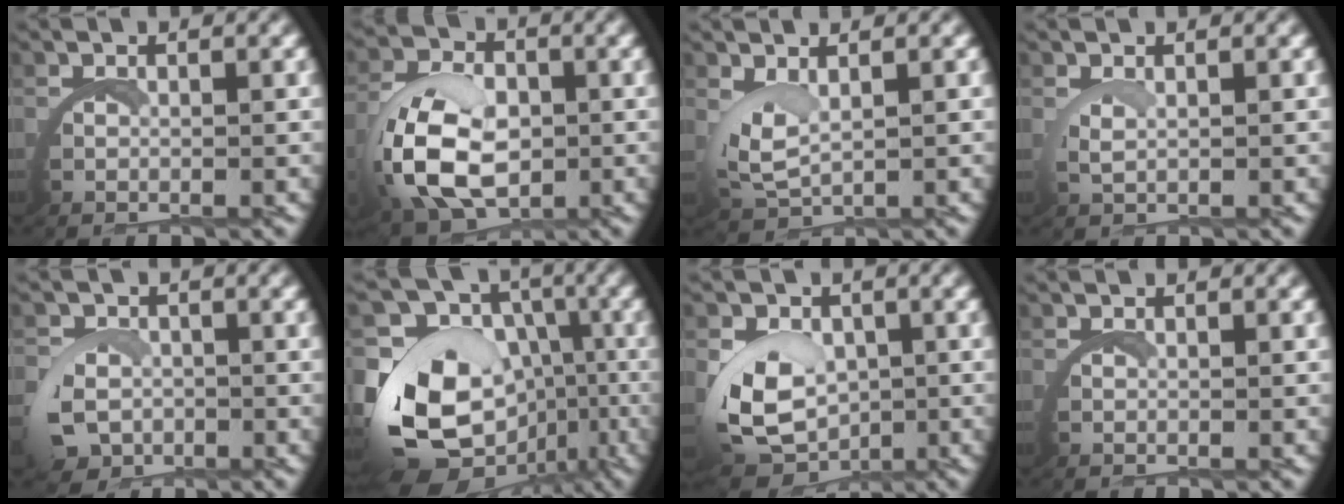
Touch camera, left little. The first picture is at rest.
{"total": 8.5, "force": [-0.2, 5.9, 6.2], "torque": [-0.156, -0.028, 0.010]}
{"total": 2.7, "force": [1.3, 1.4, 1.9], "torque": [-0.067, -0.013, 0.036]}
{"total": 1.2, "force": [1.1, -0.2, 0.5], "torque": [-0.019, -0.002, 0.024]}
{"total": 3.1, "force": [-0.8, 2.5, 1.5], "torque": [-0.038, -0.014, -0.012]}
{"total": 13.8, "force": [-3.2, 10.7, 8.2], "torque": [-0.180, -0.060, -0.037]}
{"total": 6.2, "force": [-0.4, 4.8, 3.9], "torque": [-0.112, -0.033, 0.007]}
{"total": 0.0}